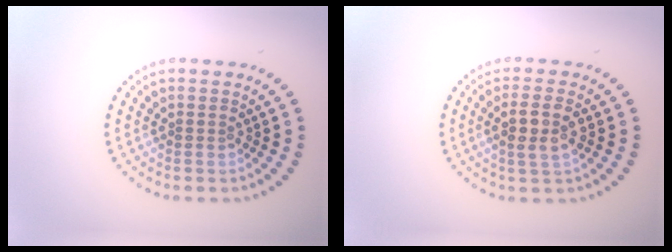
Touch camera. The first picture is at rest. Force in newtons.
{"total": 2.7, "press": 2.5, "slide": 1.0}